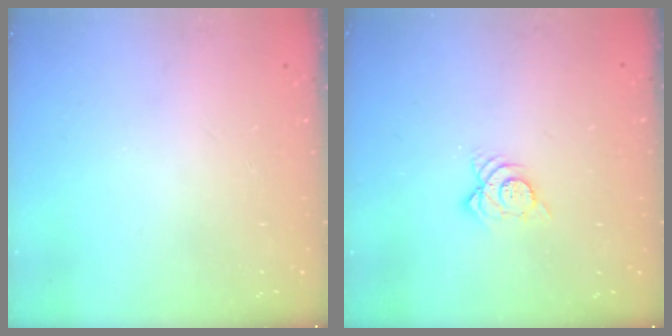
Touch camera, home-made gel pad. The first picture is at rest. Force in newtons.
{"total": 5.7, "press": 5.7, "slide": 0.1}